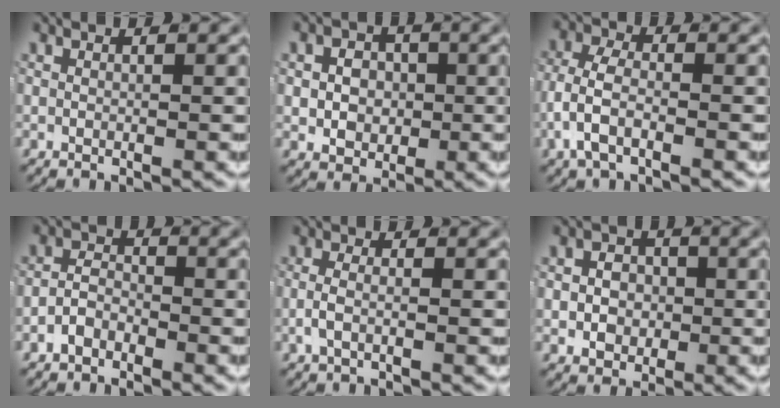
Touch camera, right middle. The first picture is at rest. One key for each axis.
{"total": 3.8, "fx": -0.4, "fy": 3.2, "fz": 1.9, "tx": -0.022, "ty": -0.013, "tz": -0.002}
{"total": 4.4, "fx": -1.4, "fy": 2.5, "fz": 3.2, "tx": -0.074, "ty": -0.008, "tz": -0.025}
{"total": 2.0, "fx": -1.4, "fy": 1.1, "fz": 0.8, "tx": -0.001, "ty": 0.002, "tz": -0.032}
{"total": 1.7, "fx": -0.7, "fy": 0.4, "fz": 1.4, "tx": -0.033, "ty": -0.002, "tz": -0.014}
{"total": 3.3, "fx": -0.7, "fy": 2.7, "fz": 1.6, "tx": -0.015, "ty": -0.008, "tz": -0.010}